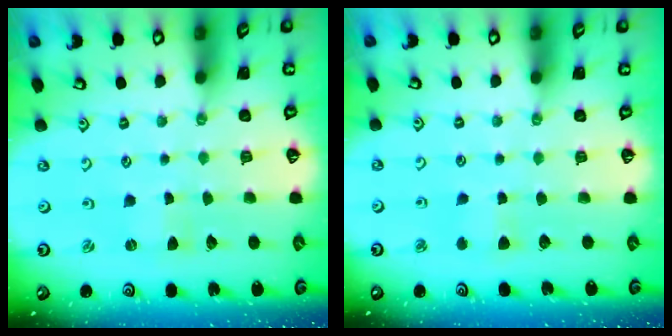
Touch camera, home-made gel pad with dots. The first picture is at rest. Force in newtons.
{"total": 2.7, "press": 2.6, "slide": 0.8}